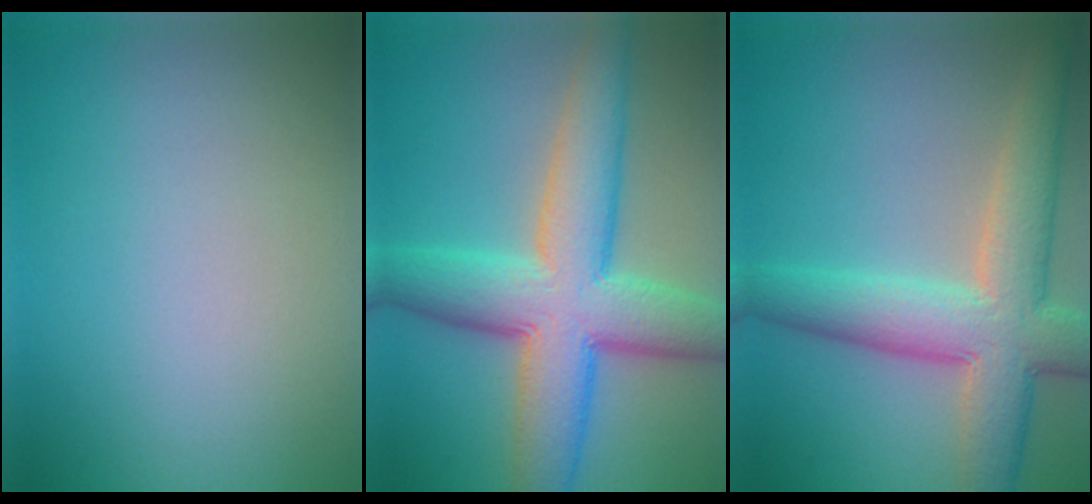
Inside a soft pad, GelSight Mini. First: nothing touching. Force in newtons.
{"total": 10.1, "press": 10.1, "slide": 0.2}
{"total": 8.0, "press": 8.0, "slide": 0.4}